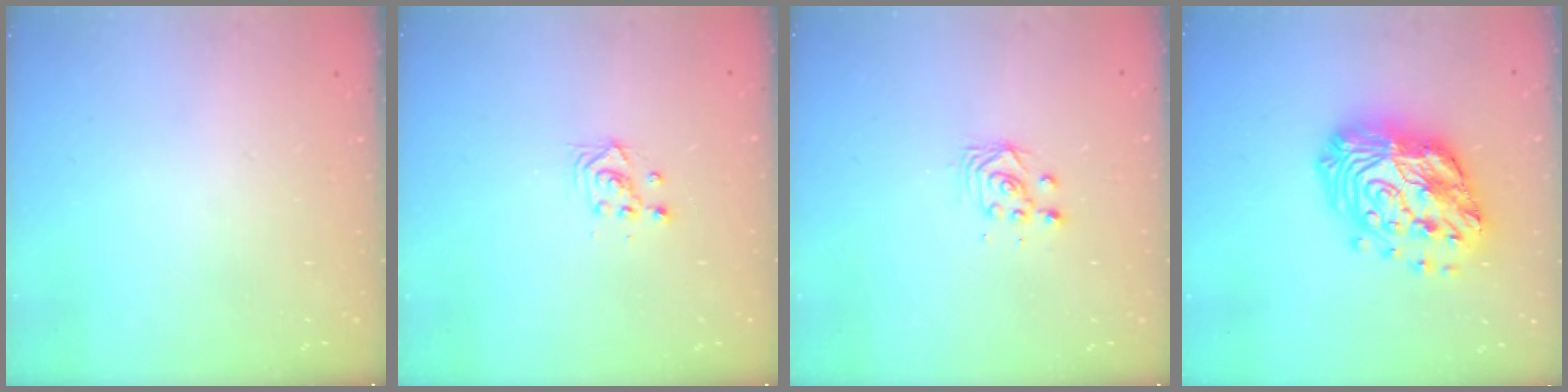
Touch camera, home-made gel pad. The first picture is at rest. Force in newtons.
{"total": 2.3, "press": 2.3, "slide": 0.1}
{"total": 3.0, "press": 3.0, "slide": 0.2}
{"total": 21.7, "press": 21.5, "slide": 2.2}